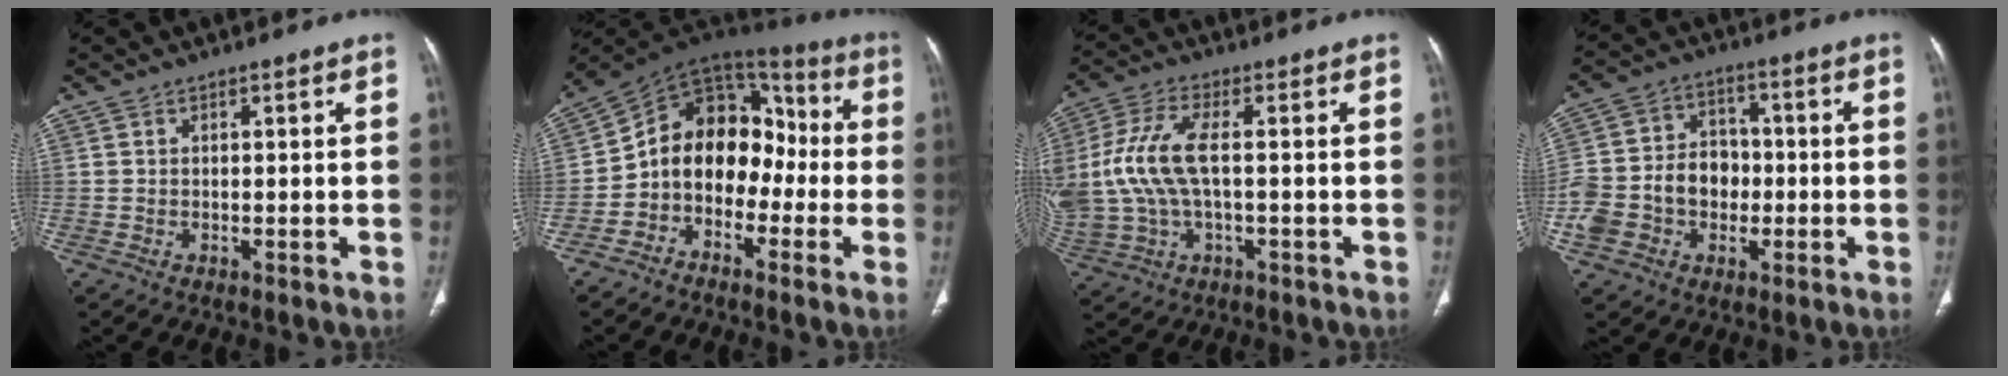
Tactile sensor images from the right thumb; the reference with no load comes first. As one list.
[{"total": 14.5, "force": [-3.2, 10.9, 8.9], "torque": [-0.094, 0.084, -0.068]}, {"total": 13.8, "force": [0.4, 6.7, 12.1], "torque": [-0.291, 0.020, 0.014]}, {"total": 14.5, "force": [-2.8, 11.6, 8.2], "torque": [-0.131, 0.040, -0.049]}]